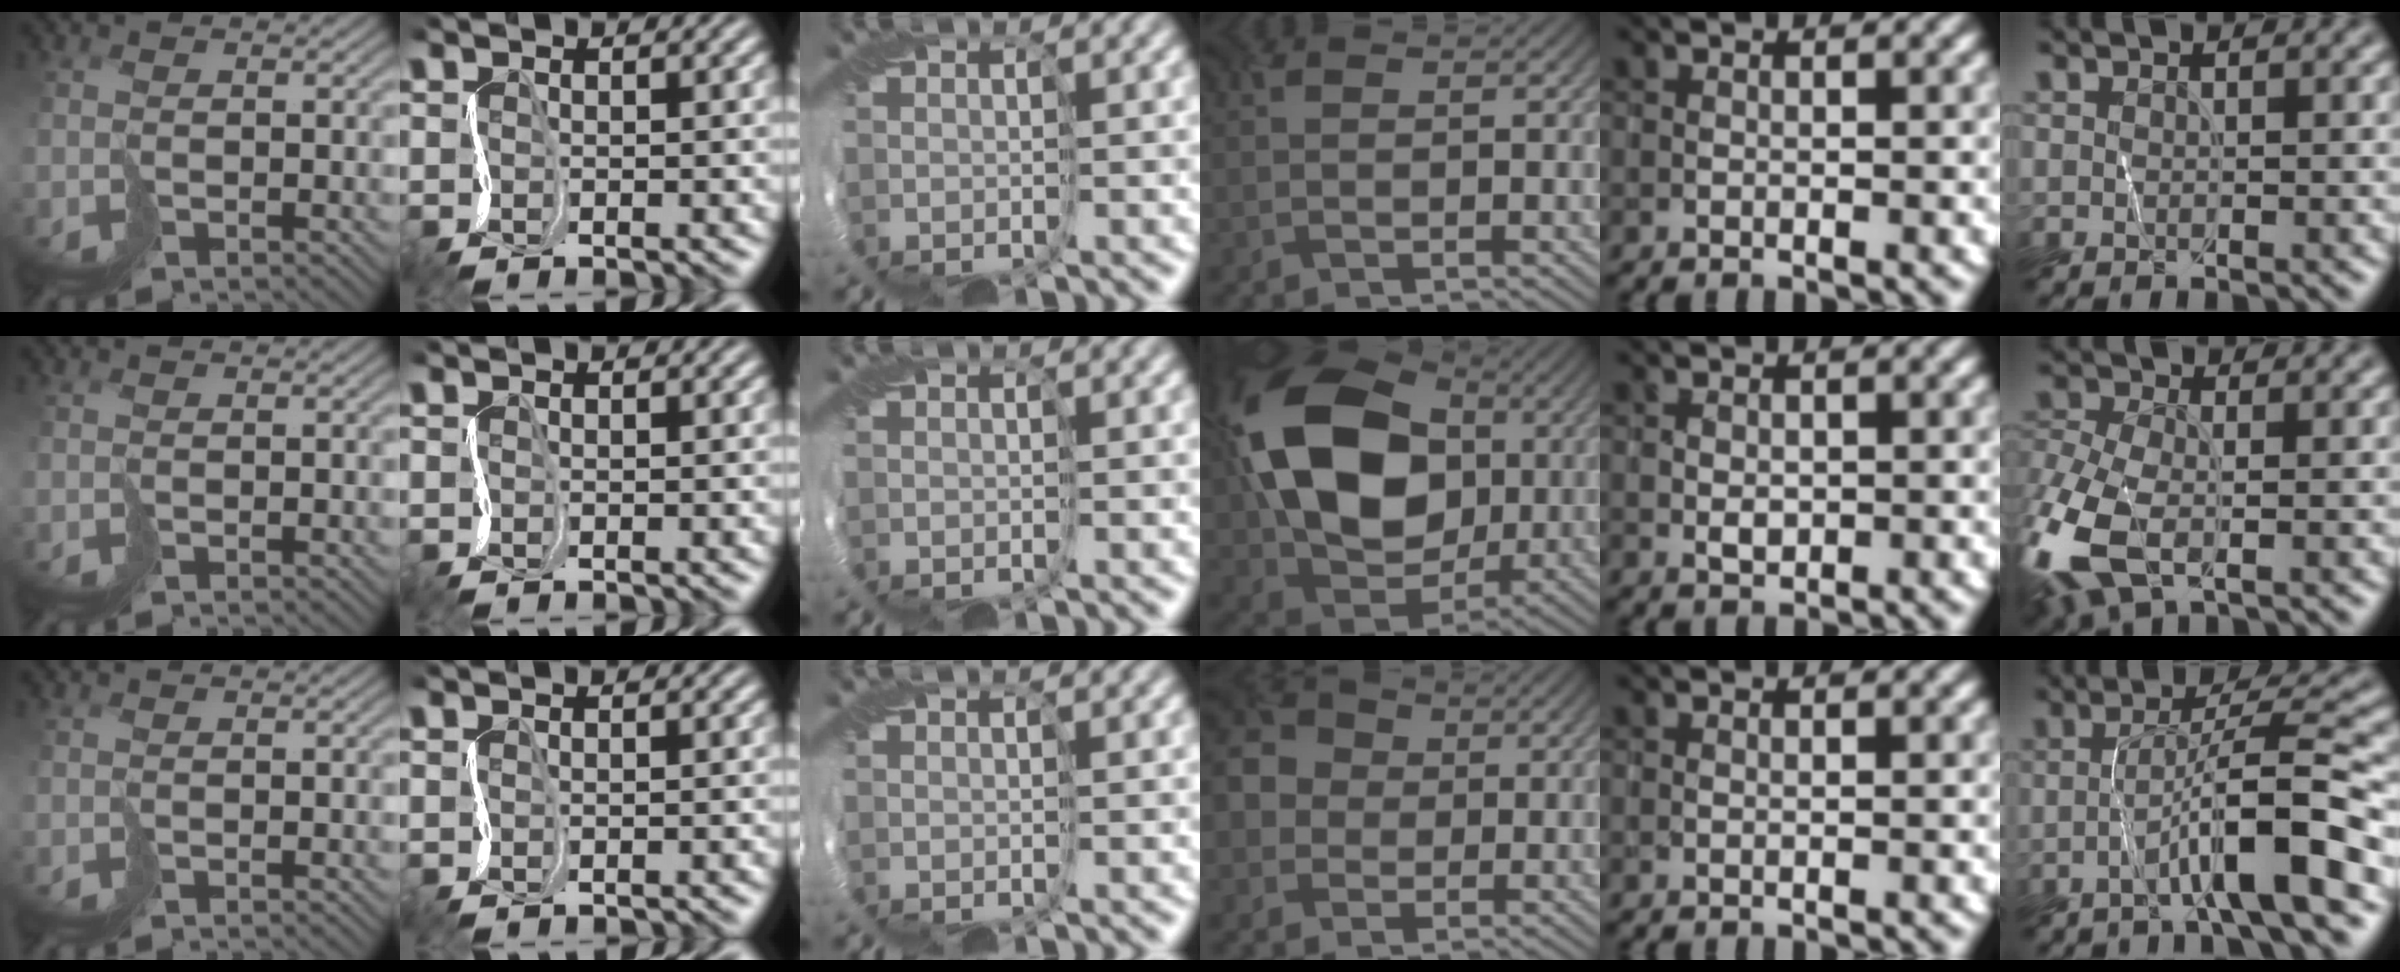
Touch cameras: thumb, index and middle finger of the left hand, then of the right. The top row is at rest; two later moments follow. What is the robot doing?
{"motion": "cut", "object": "receipt paper"}